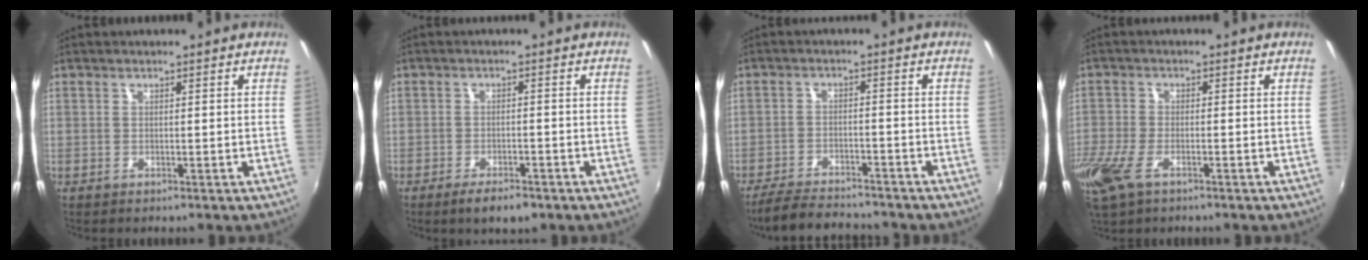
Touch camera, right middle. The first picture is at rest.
{"total": 5.1, "force": [-3.6, 1.9, 3.1], "torque": [-0.070, -0.011, -0.060]}
{"total": 10.4, "force": [-9.5, 2.2, 3.8], "torque": [-0.101, -0.014, -0.154]}
{"total": 9.8, "force": [-5.6, 4.5, 6.6], "torque": [-0.165, -0.032, -0.112]}